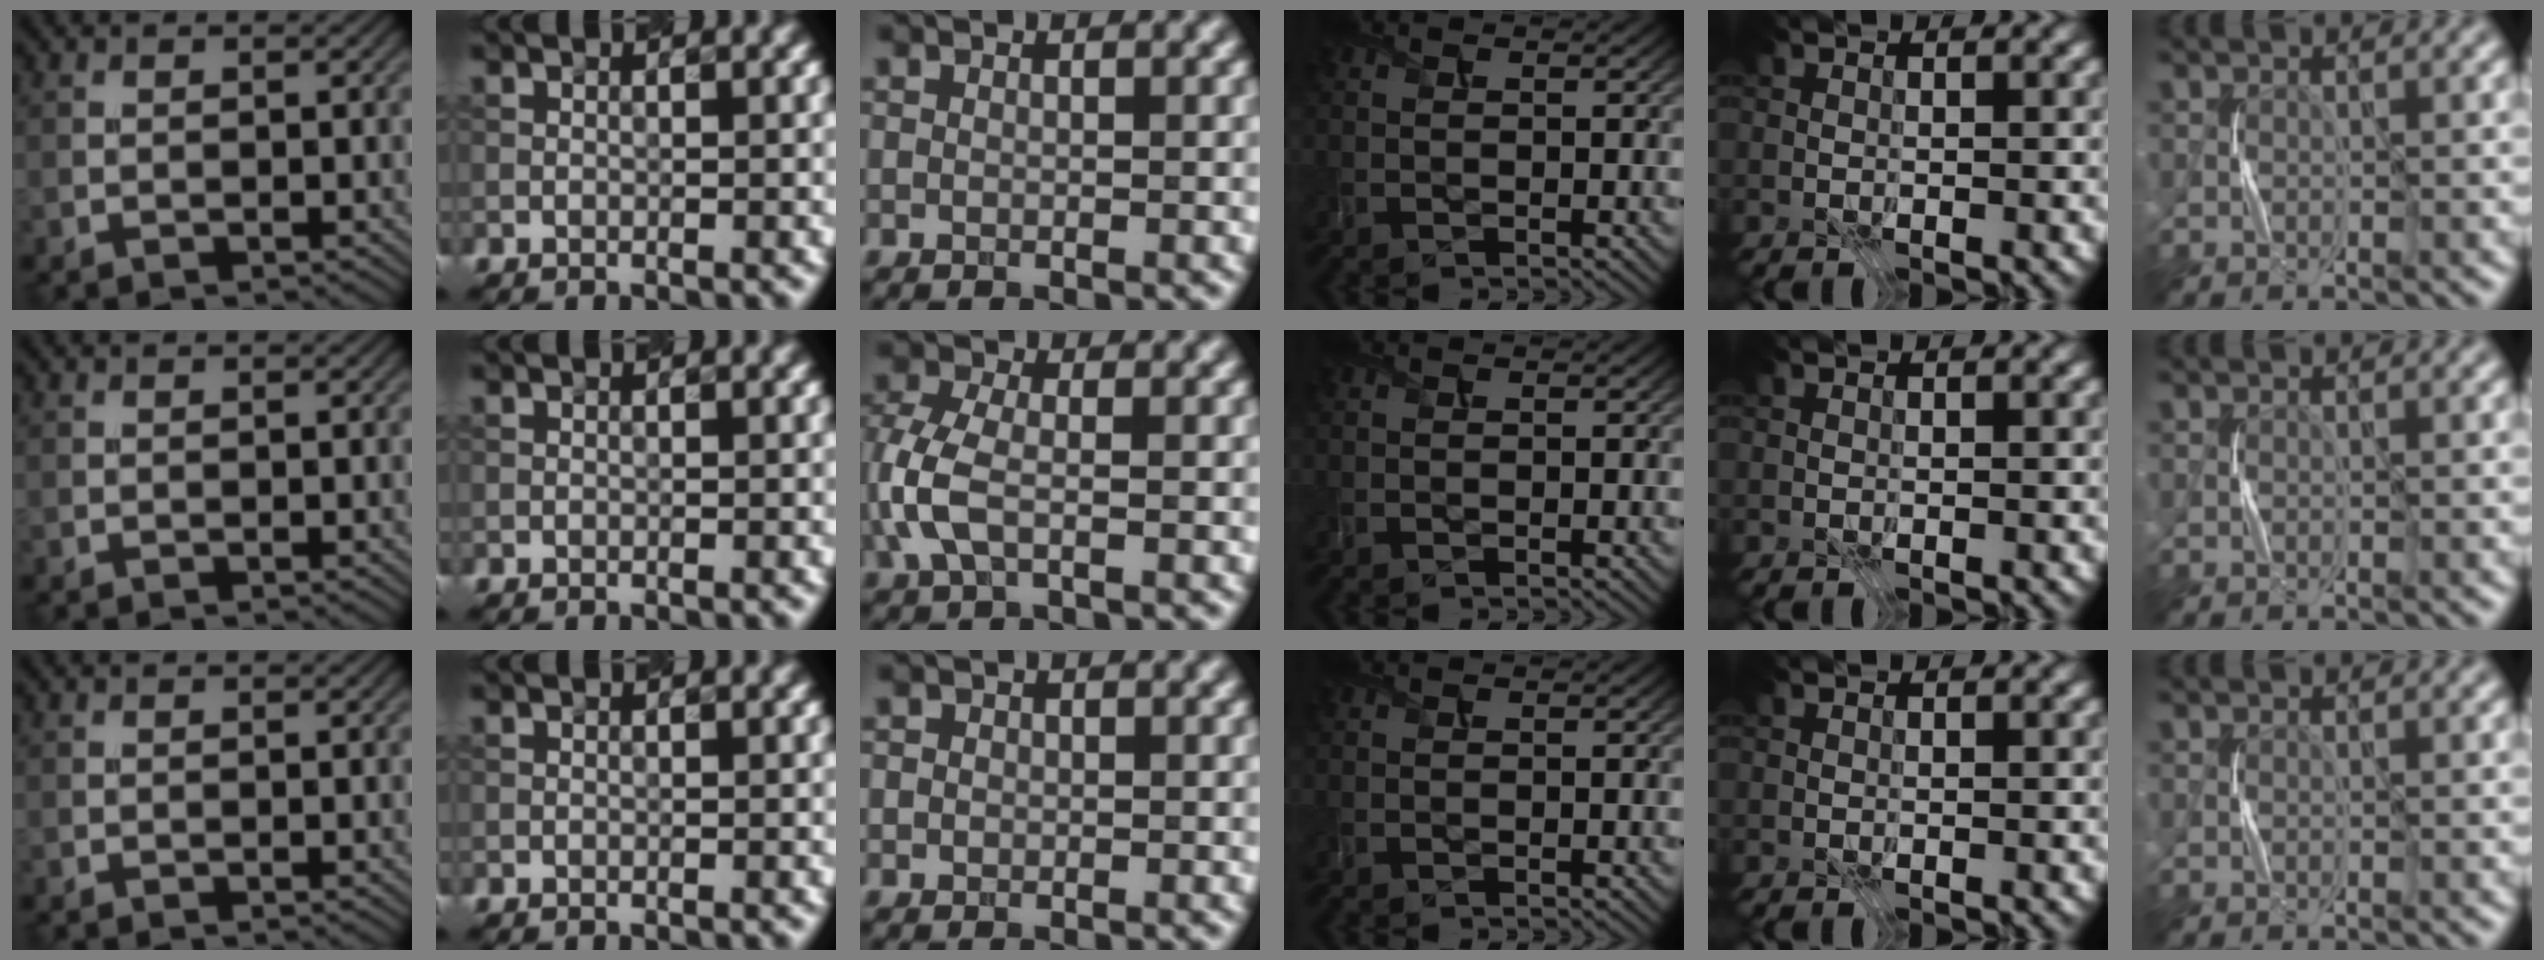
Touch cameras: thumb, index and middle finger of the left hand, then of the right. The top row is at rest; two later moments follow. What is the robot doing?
{"motion": "press", "object": "stapler"}